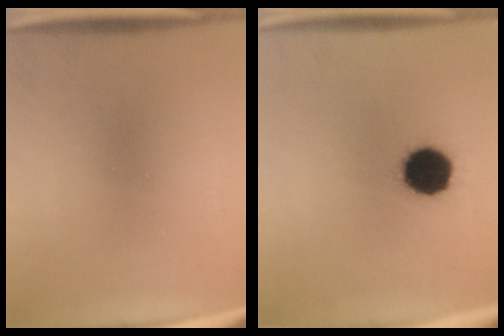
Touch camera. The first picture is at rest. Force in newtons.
{"total": 13.4}